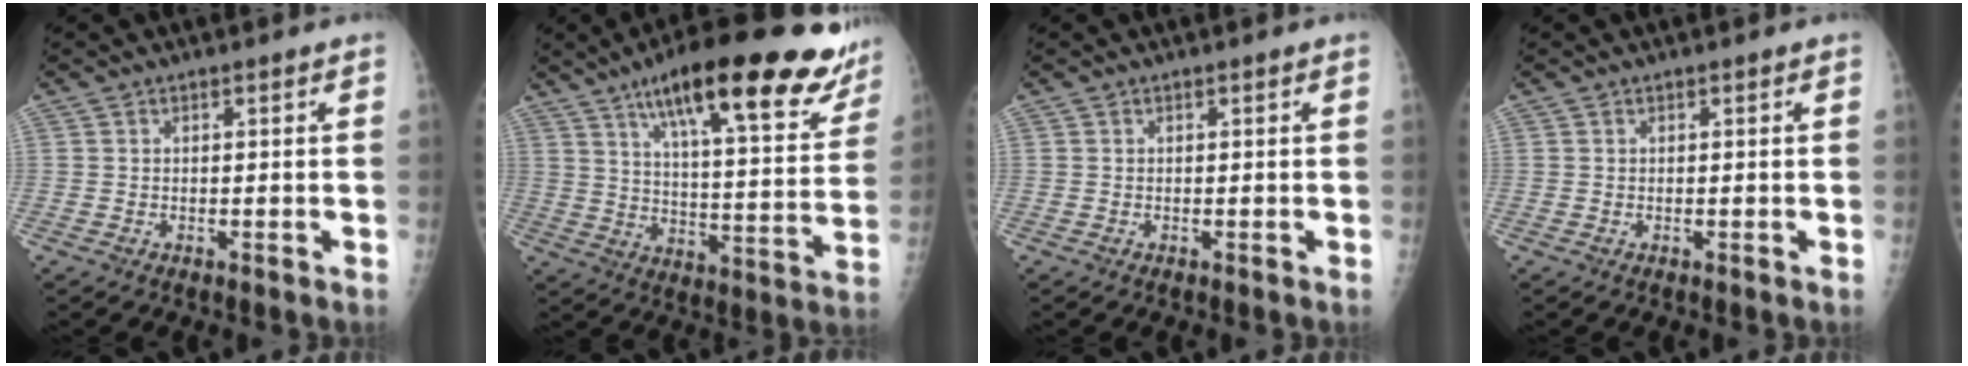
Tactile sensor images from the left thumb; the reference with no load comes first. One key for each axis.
{"total": 26.4, "fx": 17.0, "fy": 6.9, "fz": 19.0, "tx": -0.245, "ty": -0.042, "tz": 0.245}
{"total": 0.0}
{"total": 0.0}